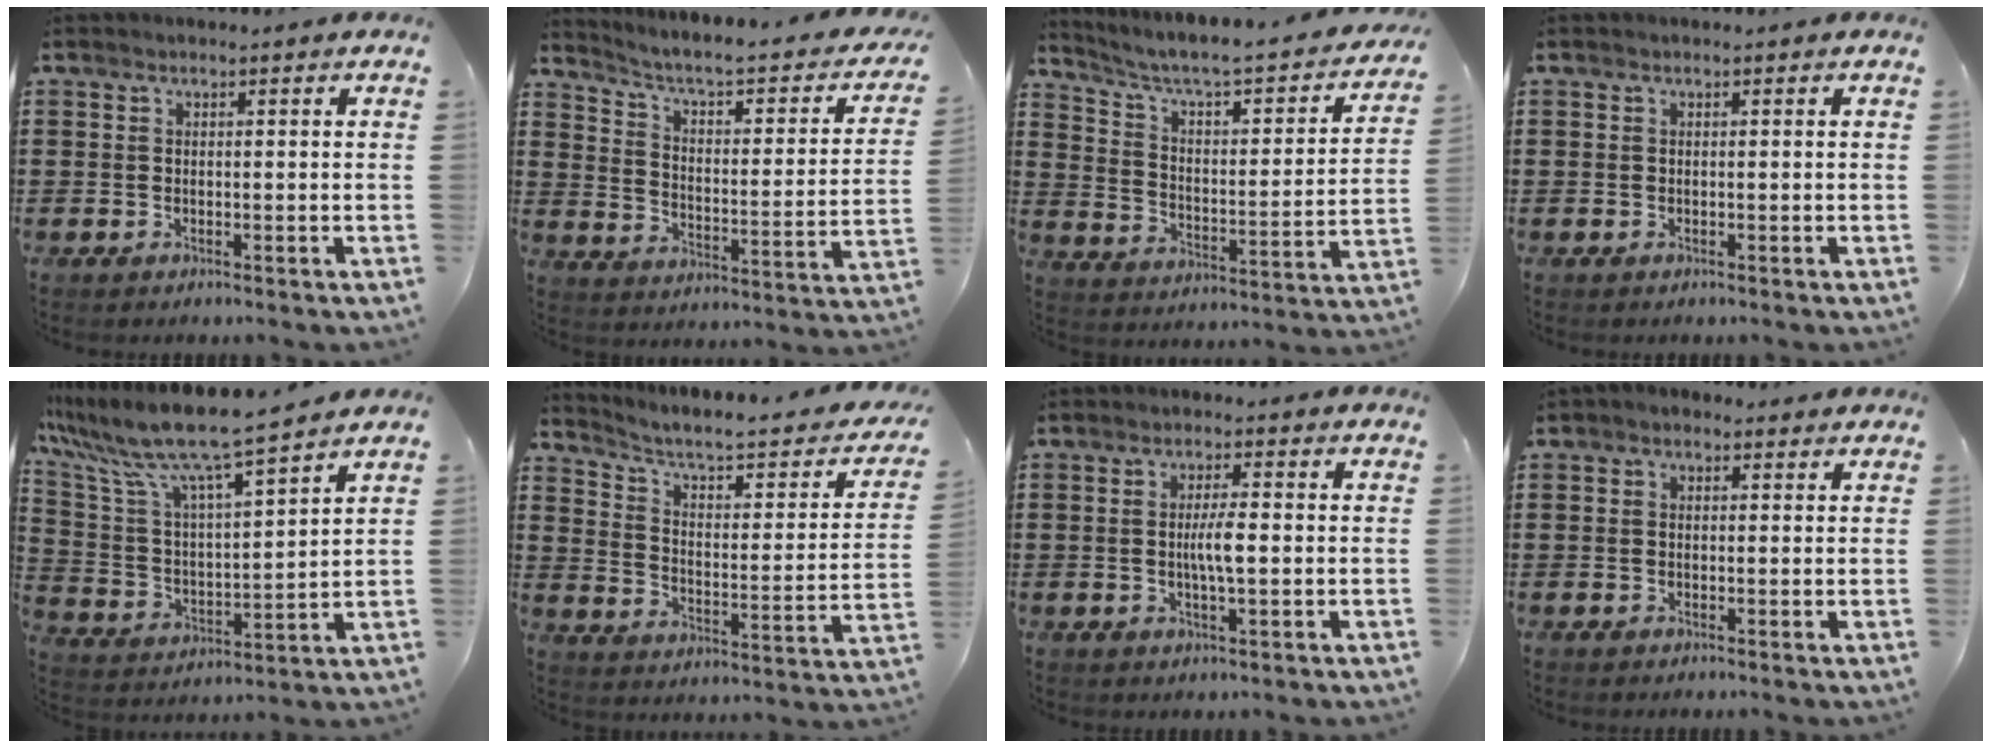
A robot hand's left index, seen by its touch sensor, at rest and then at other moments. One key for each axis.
{"total": 3.4, "fx": 2.2, "fy": 0.6, "fz": 2.5, "tx": -0.065, "ty": -0.029, "tz": 0.024}
{"total": 3.6, "fx": 2.5, "fy": 0.9, "fz": 2.5, "tx": -0.065, "ty": -0.032, "tz": 0.029}
{"total": 0.0}
{"total": 8.8, "fx": 7.6, "fy": -0.1, "fz": 4.5, "tx": -0.121, "ty": -0.053, "tz": 0.124}
{"total": 4.1, "fx": 2.8, "fy": 1.0, "fz": 2.8, "tx": -0.071, "ty": -0.029, "tz": 0.036}
{"total": 4.1, "fx": -0.3, "fy": 0.8, "fz": 4.0, "tx": -0.079, "ty": -0.002, "tz": -0.009}
{"total": 1.0, "fx": 0.0, "fy": 0.8, "fz": 0.6, "tx": -0.013, "ty": 0.006, "tz": -0.001}